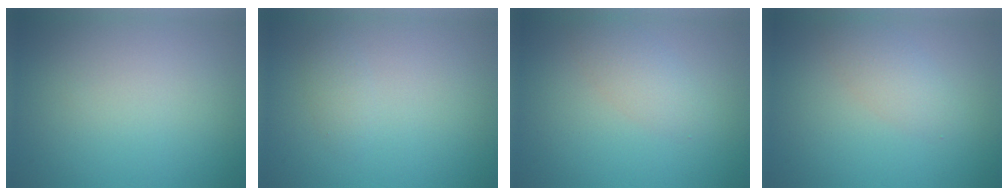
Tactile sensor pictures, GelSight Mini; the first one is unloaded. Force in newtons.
{"total": 0.9, "press": 0.9, "slide": 0.0}
{"total": 2.1, "press": 2.1, "slide": 0.0}
{"total": 2.1, "press": 2.1, "slide": 0.0}